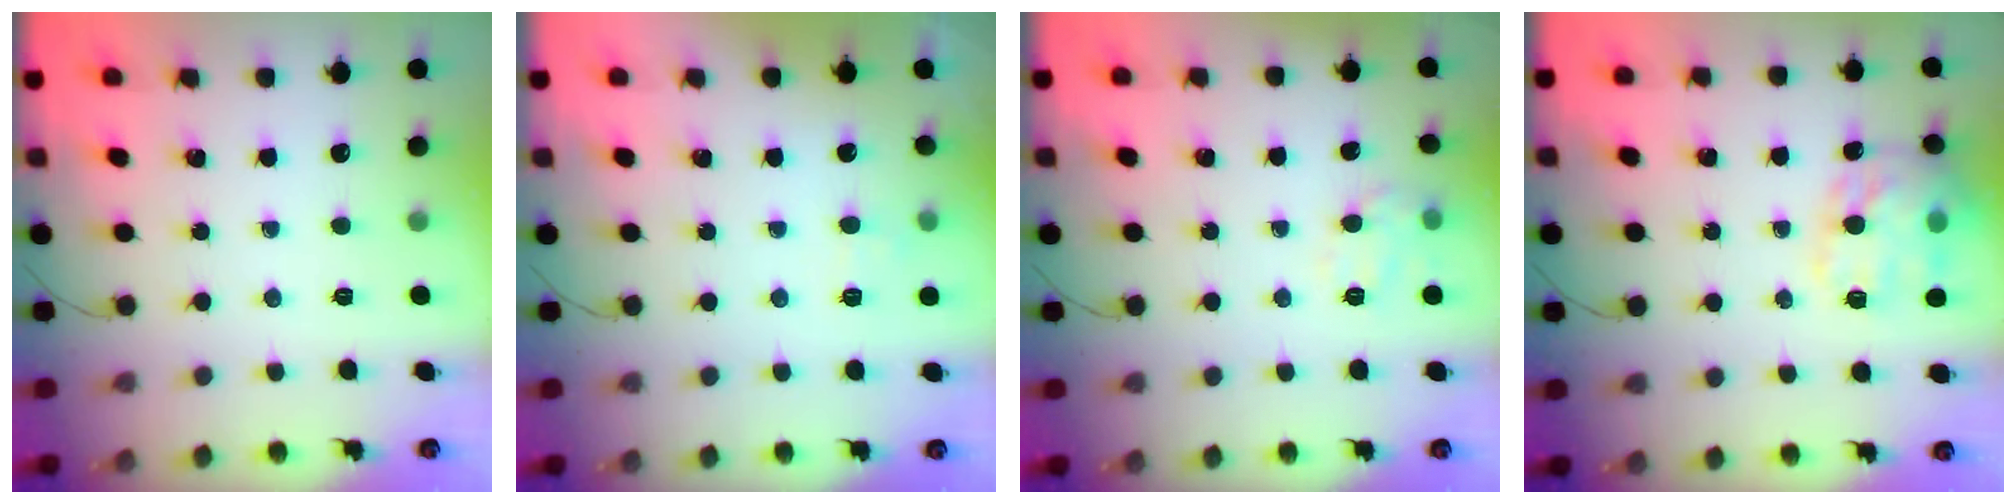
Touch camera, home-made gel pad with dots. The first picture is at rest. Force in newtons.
{"total": 3.8, "press": 3.4, "slide": 1.7}
{"total": 9.1, "press": 9.1, "slide": 0.6}
{"total": 18.1, "press": 18.1, "slide": 1.6}